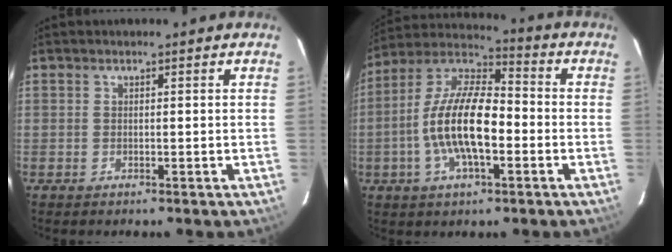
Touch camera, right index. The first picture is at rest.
{"total": 15.6, "force": [-3.3, 6.1, 14.0], "torque": [-0.274, 0.003, -0.069]}